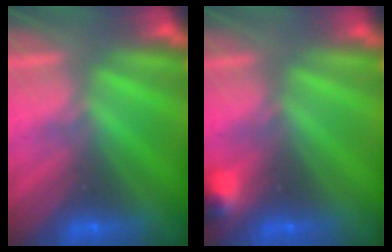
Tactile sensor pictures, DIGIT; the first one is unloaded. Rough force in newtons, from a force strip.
{"total": 3.0}